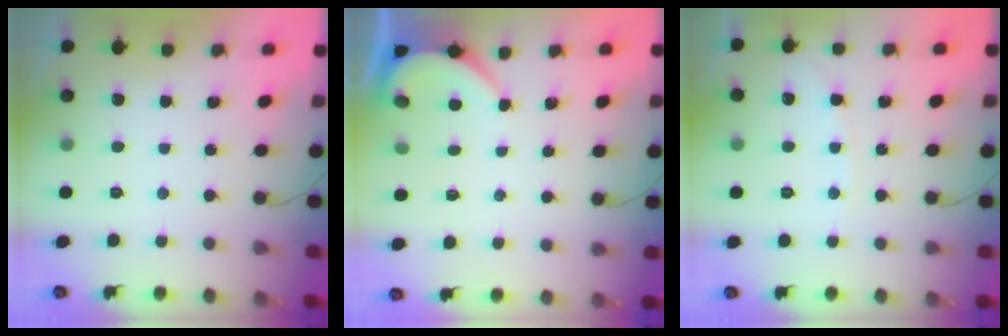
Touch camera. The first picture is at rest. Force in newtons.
{"total": 2.3, "press": 2.3, "slide": 0.2}
{"total": 4.6, "press": 4.5, "slide": 0.6}